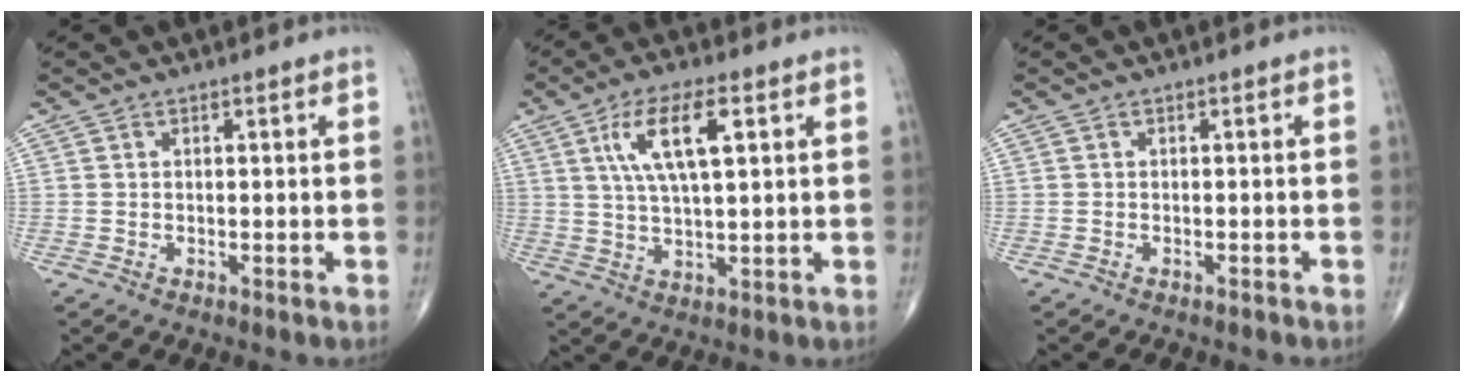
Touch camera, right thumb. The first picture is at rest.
{"total": 10.3, "force": [3.5, 3.3, 9.1], "torque": [-0.170, -0.002, 0.068]}
{"total": 1.5, "force": [-1.3, 0.4, 0.5], "torque": [-0.013, 0.007, -0.016]}